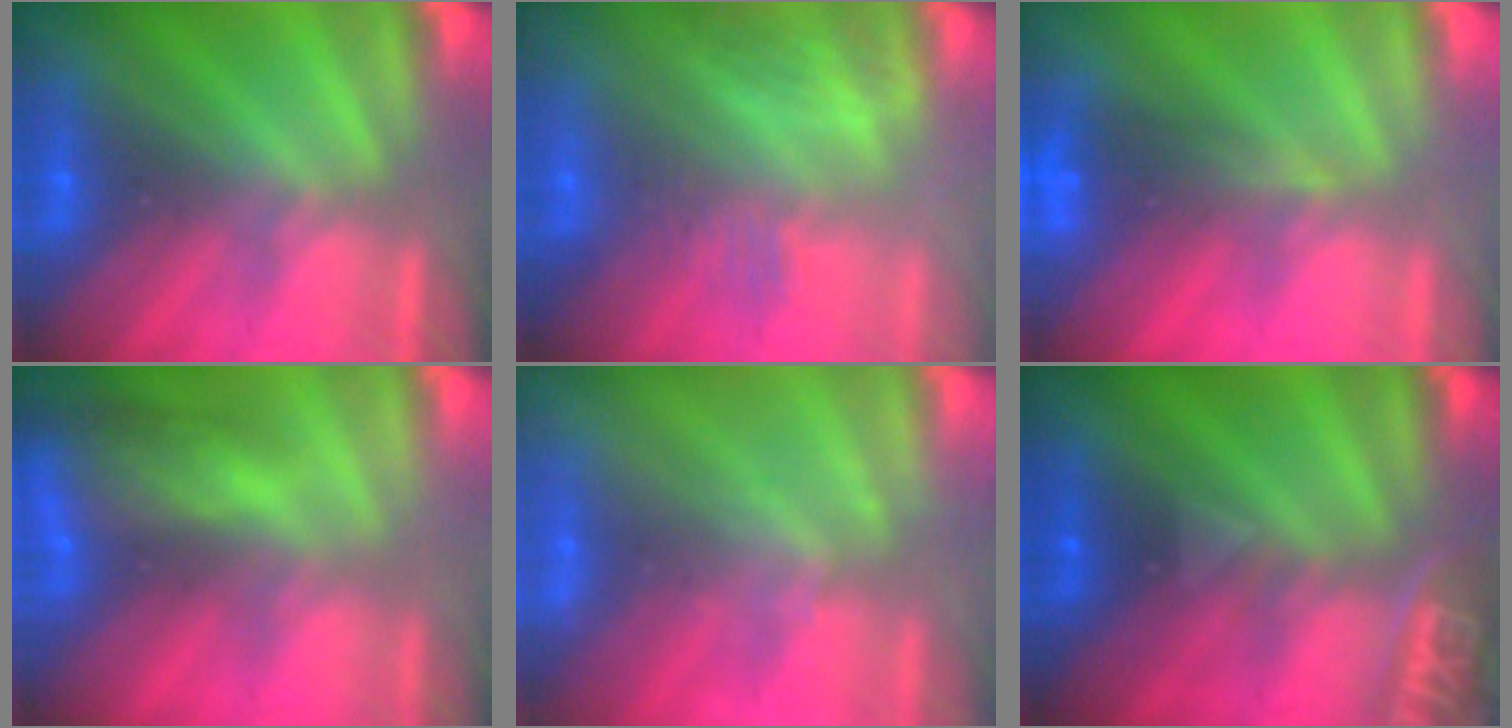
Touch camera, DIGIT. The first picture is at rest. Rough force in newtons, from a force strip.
{"total": 2.9}
{"total": 4.8}
{"total": 8.4}
{"total": 2.2}
{"total": 2.4}